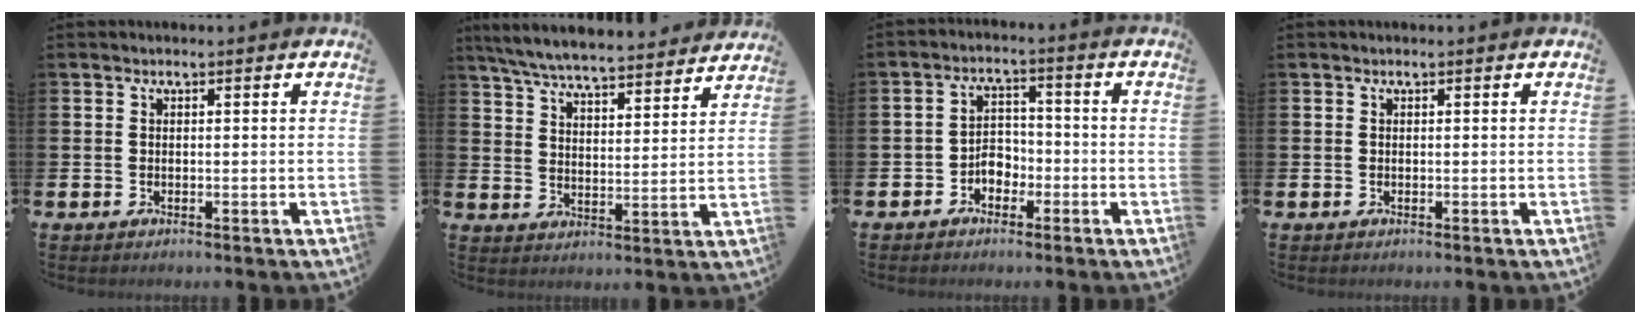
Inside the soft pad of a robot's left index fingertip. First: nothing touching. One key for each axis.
{"total": 6.9, "fx": 6.7, "fy": 0.5, "fz": 1.7, "tx": -0.061, "ty": -0.045, "tz": 0.119}
{"total": 3.3, "fx": -1.9, "fy": 2.3, "fz": 1.2, "tx": -0.026, "ty": 0.007, "tz": -0.044}
{"total": 0.0}